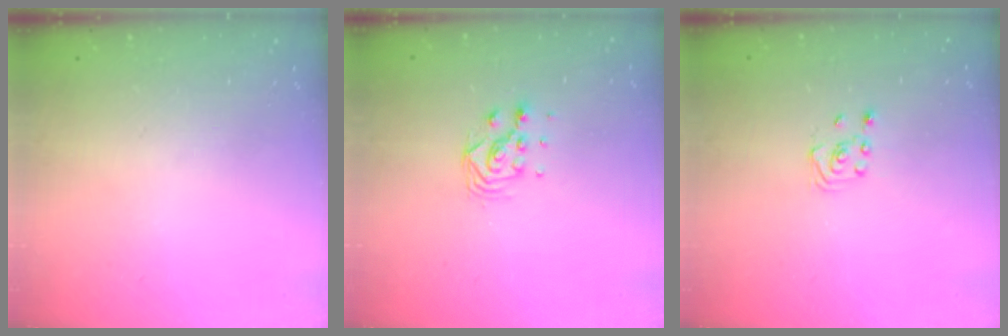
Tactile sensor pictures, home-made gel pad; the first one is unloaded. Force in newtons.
{"total": 6.8, "press": 6.8, "slide": 0.4}
{"total": 1.9, "press": 1.8, "slide": 0.6}